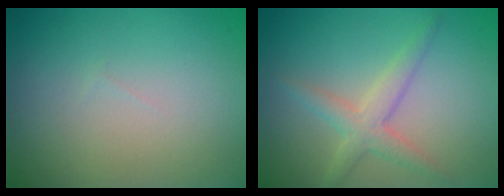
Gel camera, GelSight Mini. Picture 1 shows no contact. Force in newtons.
{"total": 2.8, "press": 2.8, "slide": 0.1}